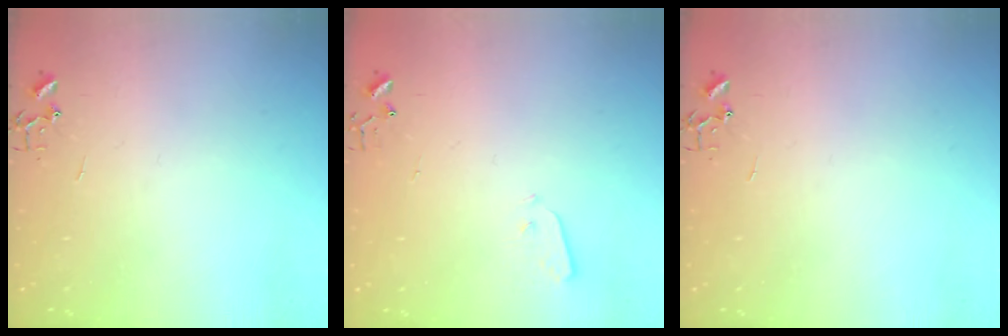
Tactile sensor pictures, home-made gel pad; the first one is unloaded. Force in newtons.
{"total": 2.9, "press": 2.9, "slide": 0.4}
{"total": 0.0}